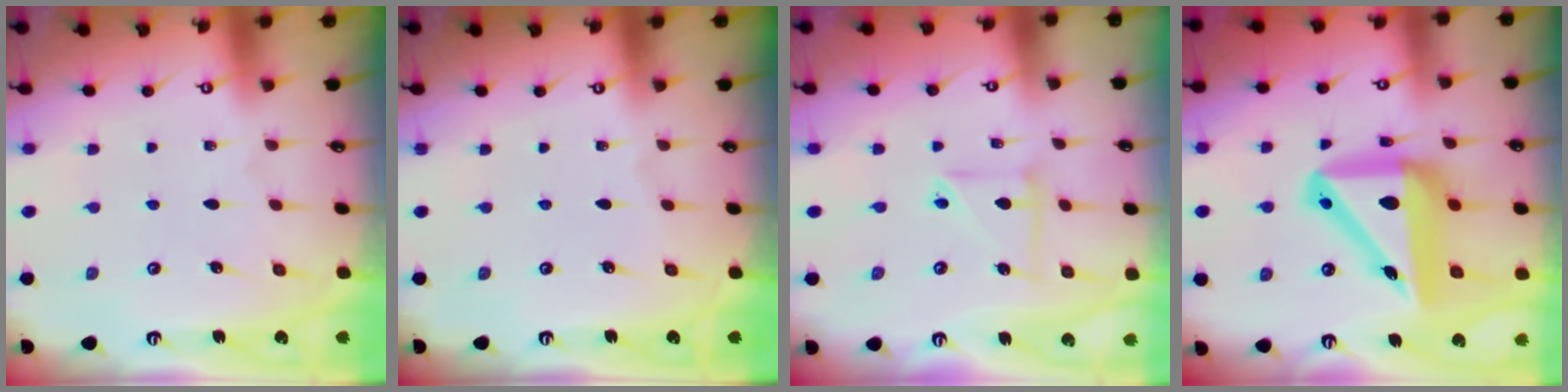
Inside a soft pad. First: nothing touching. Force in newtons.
{"total": 0.0}
{"total": 5.9, "press": 5.8, "slide": 0.5}
{"total": 15.8, "press": 15.5, "slide": 2.9}